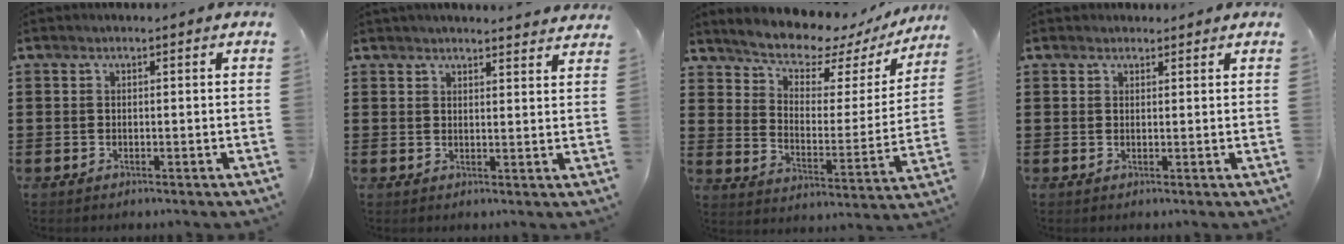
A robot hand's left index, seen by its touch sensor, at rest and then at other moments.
{"total": 2.5, "force": [2.5, -0.1, -0.1], "torque": [-0.007, -0.010, 0.048]}
{"total": 7.0, "force": [6.5, 1.8, 2.0], "torque": [-0.058, -0.052, 0.107]}
{"total": 1.2, "force": [1.1, 0.5, -0.1], "torque": [-0.002, 0.002, 0.023]}